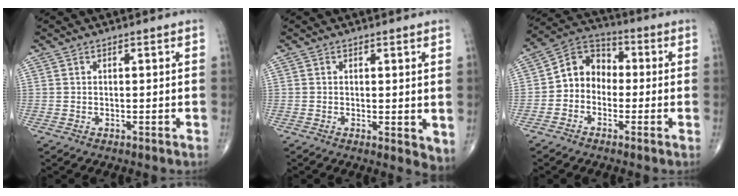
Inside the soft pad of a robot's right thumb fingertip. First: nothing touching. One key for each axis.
{"total": 3.7, "fx": 0.2, "fy": 1.5, "fz": 3.4, "tx": -0.042, "ty": -0.013, "tz": 0.003}
{"total": 8.4, "fx": -1.2, "fy": 7.0, "fz": 4.5, "tx": -0.048, "ty": 0.039, "tz": -0.042}